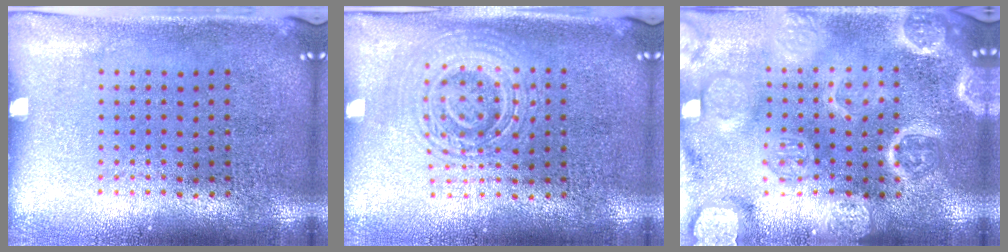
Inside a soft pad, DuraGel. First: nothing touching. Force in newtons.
{"total": 1.8, "press": 1.8, "slide": 0.4}
{"total": 6.3, "press": 6.2, "slide": 0.7}